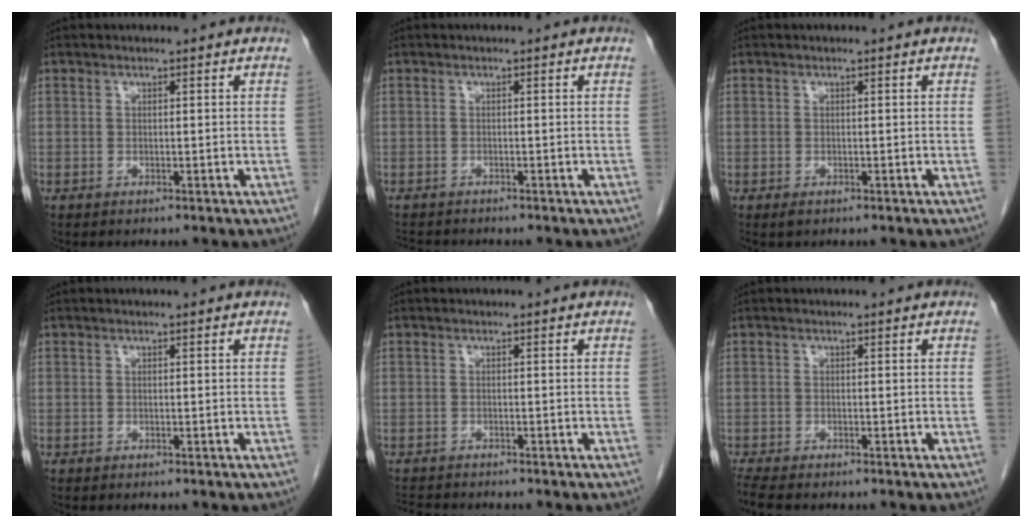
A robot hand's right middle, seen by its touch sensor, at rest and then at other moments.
{"total": 2.9, "force": [-2.8, 0.3, 0.7], "torque": [-0.014, -0.013, -0.044]}
{"total": 0.6, "force": [-0.4, 0.3, 0.4], "torque": [-0.008, -0.001, -0.003]}
{"total": 0.0}
{"total": 3.5, "force": [-3.4, 0.2, 0.8], "torque": [-0.014, -0.016, -0.056]}
{"total": 3.6, "force": [-3.1, 0.6, 1.7], "torque": [-0.037, -0.012, -0.053]}